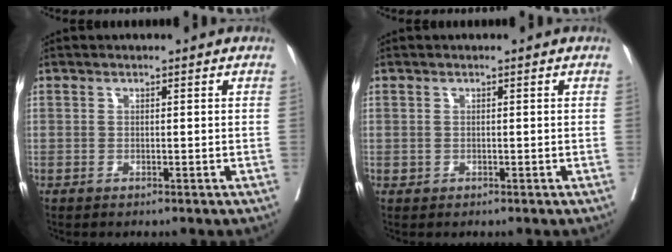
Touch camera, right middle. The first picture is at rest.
{"total": 0.0}